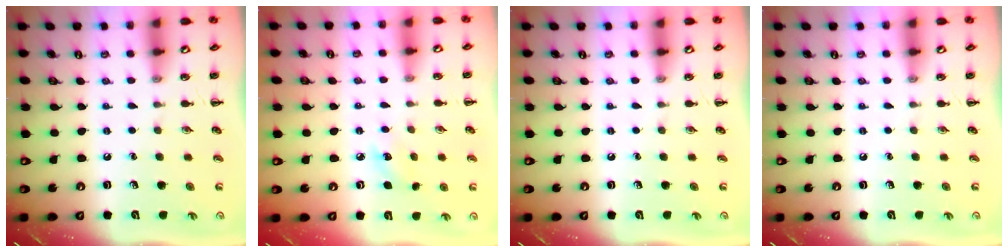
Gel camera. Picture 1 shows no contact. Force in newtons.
{"total": 5.6, "press": 5.4, "slide": 1.5}
{"total": 0.0}
{"total": 0.0}